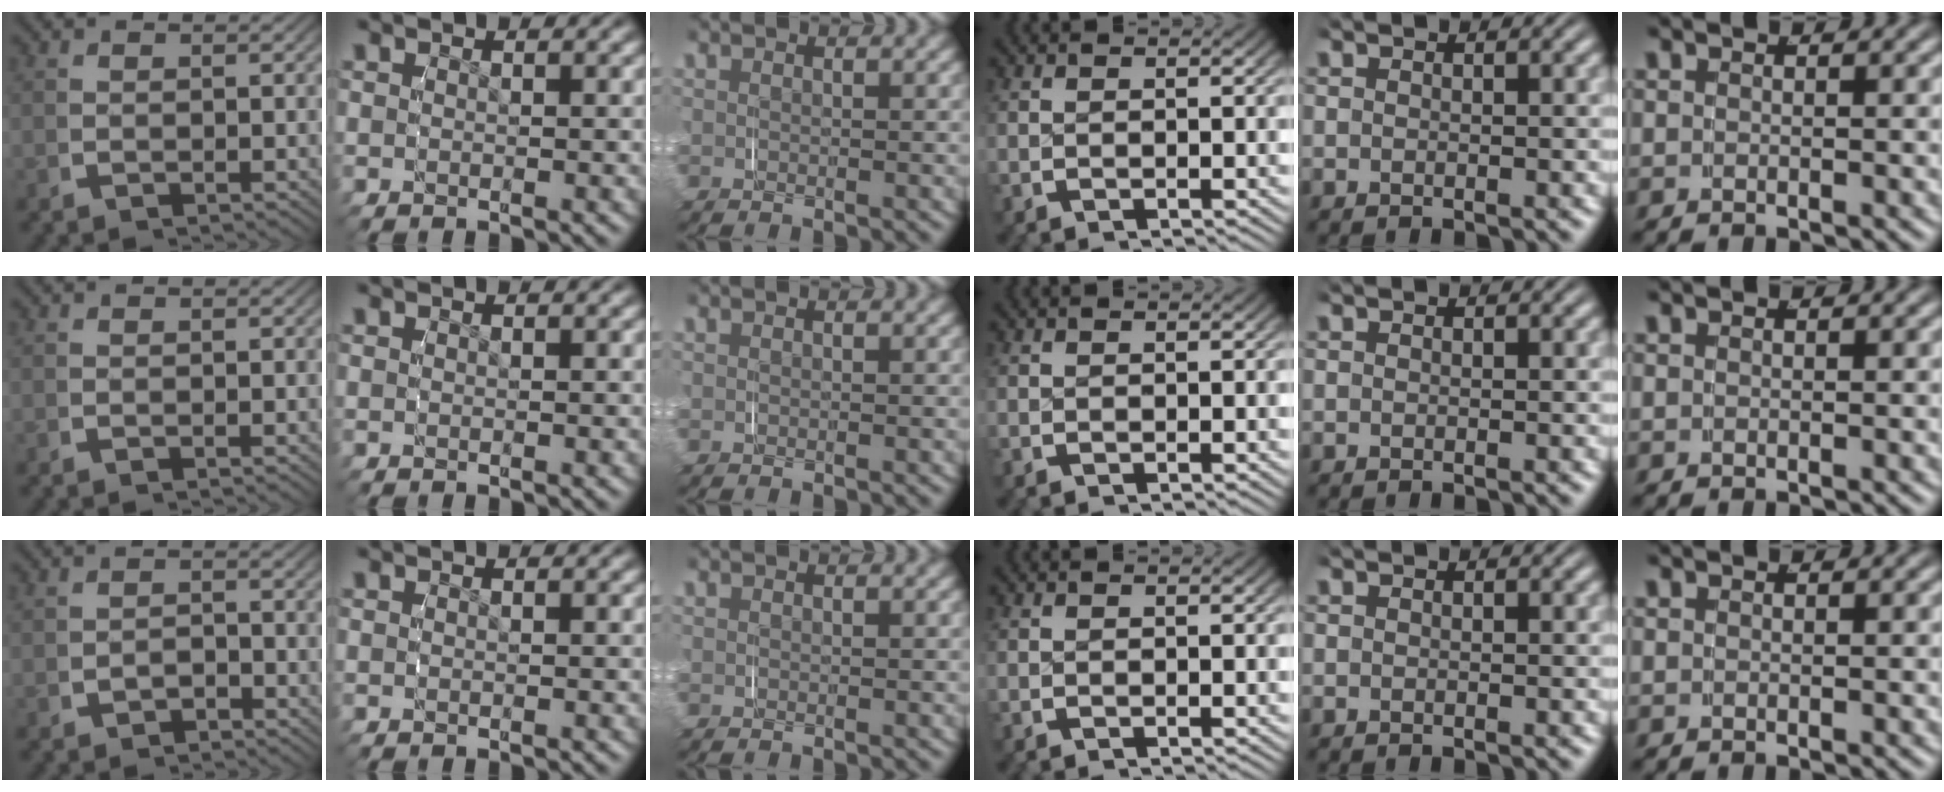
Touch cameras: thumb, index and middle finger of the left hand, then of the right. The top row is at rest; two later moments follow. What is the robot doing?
{"motion": "grasp_and_lifting", "object": "paper"}